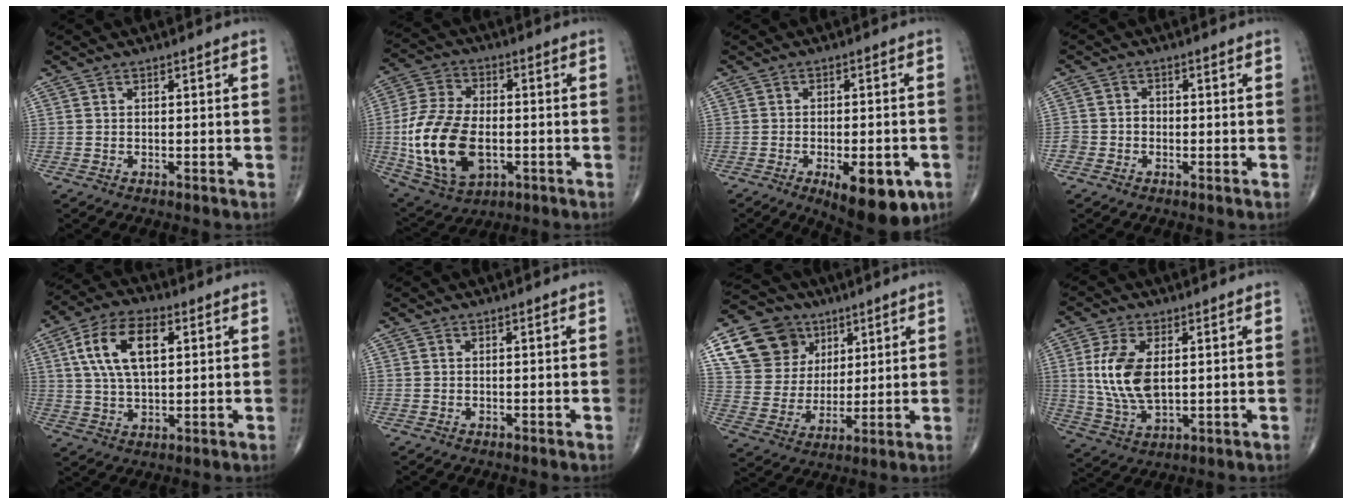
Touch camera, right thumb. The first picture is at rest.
{"total": 18.7, "force": [-3.0, 11.2, 14.7], "torque": [-0.289, 0.001, -0.044]}
{"total": 12.7, "force": [-5.6, 5.2, 10.2], "torque": [-0.123, 0.003, -0.069]}
{"total": 2.7, "force": [-1.1, 2.4, 0.6], "torque": [0.001, 0.016, -0.025]}
{"total": 12.9, "force": [3.6, 6.7, 10.4], "torque": [-0.189, 0.007, 0.066]}
{"total": 0.0}
{"total": 16.3, "force": [7.7, 13.0, 6.3], "torque": [-0.083, -0.012, 0.145]}
{"total": 11.3, "force": [1.7, 6.0, 9.5], "torque": [-0.197, -0.012, 0.040]}